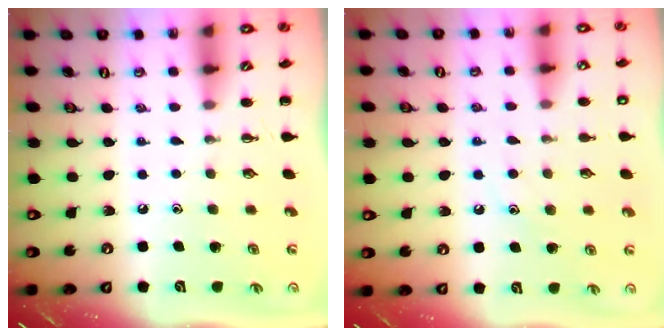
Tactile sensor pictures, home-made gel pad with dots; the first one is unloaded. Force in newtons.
{"total": 9.0, "press": 8.9, "slide": 1.4}